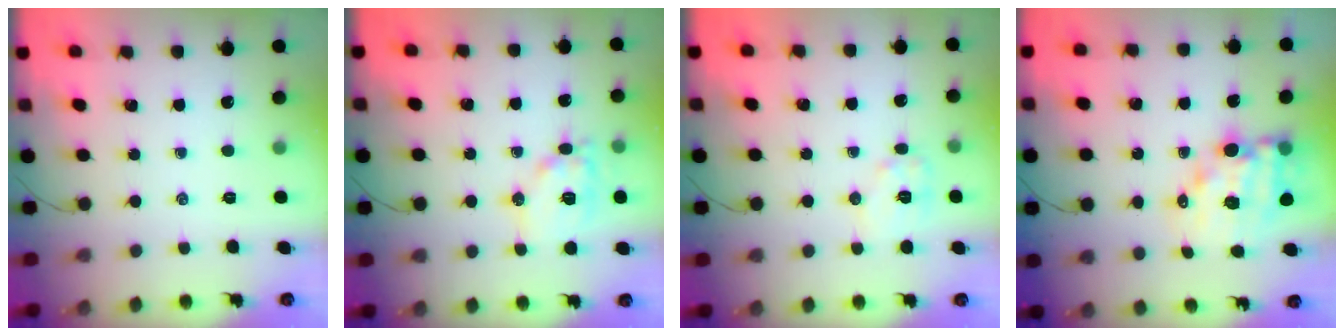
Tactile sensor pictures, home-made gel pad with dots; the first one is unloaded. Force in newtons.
{"total": 11.5, "press": 11.5, "slide": 1.0}
{"total": 7.9, "press": 7.9, "slide": 0.3}
{"total": 12.2, "press": 11.8, "slide": 3.0}